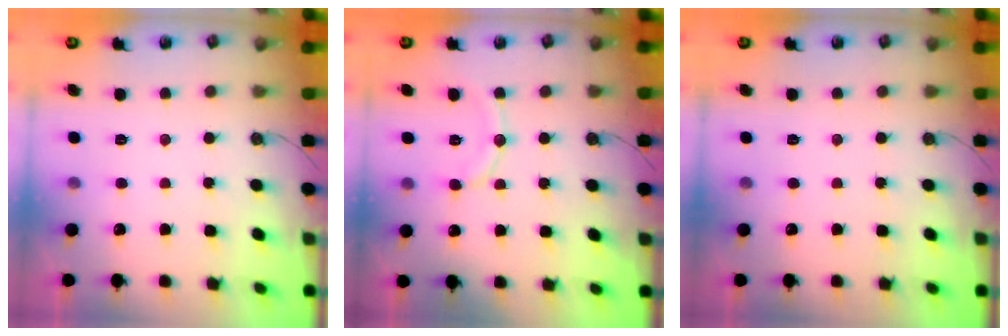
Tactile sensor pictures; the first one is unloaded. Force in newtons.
{"total": 8.8, "press": 8.7, "slide": 0.7}
{"total": 0.0}